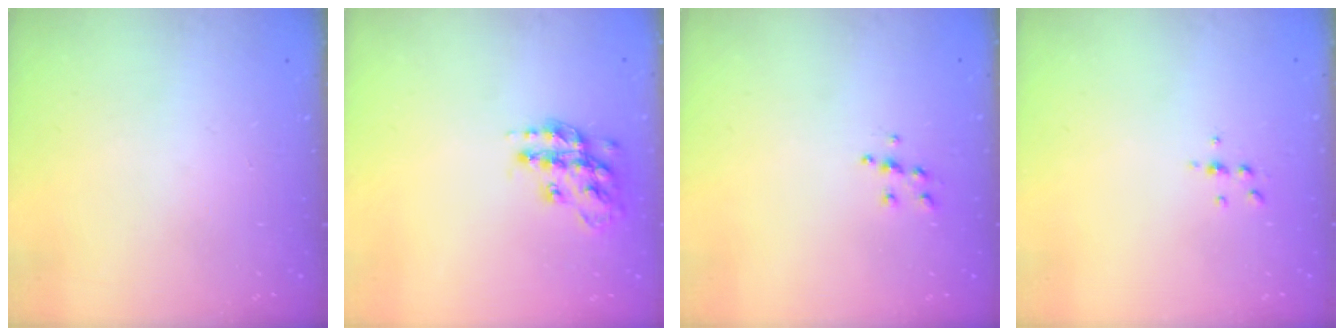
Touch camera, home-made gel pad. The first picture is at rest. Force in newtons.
{"total": 15.0, "press": 15.0, "slide": 1.0}
{"total": 5.5, "press": 5.5, "slide": 0.5}
{"total": 3.8, "press": 3.7, "slide": 0.5}